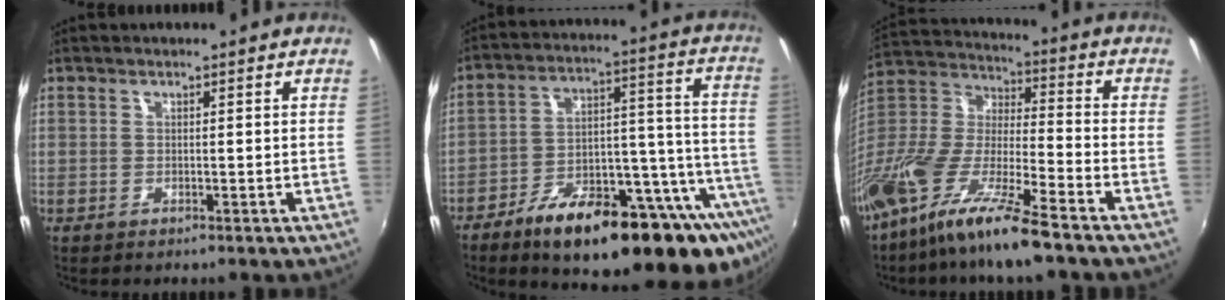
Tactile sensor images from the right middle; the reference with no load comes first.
{"total": 28.4, "force": [-18.4, 8.6, 19.8], "torque": [-0.262, -0.007, -0.259]}
{"total": 20.1, "force": [-13.7, 3.3, 14.4], "torque": [-0.276, -0.024, -0.263]}